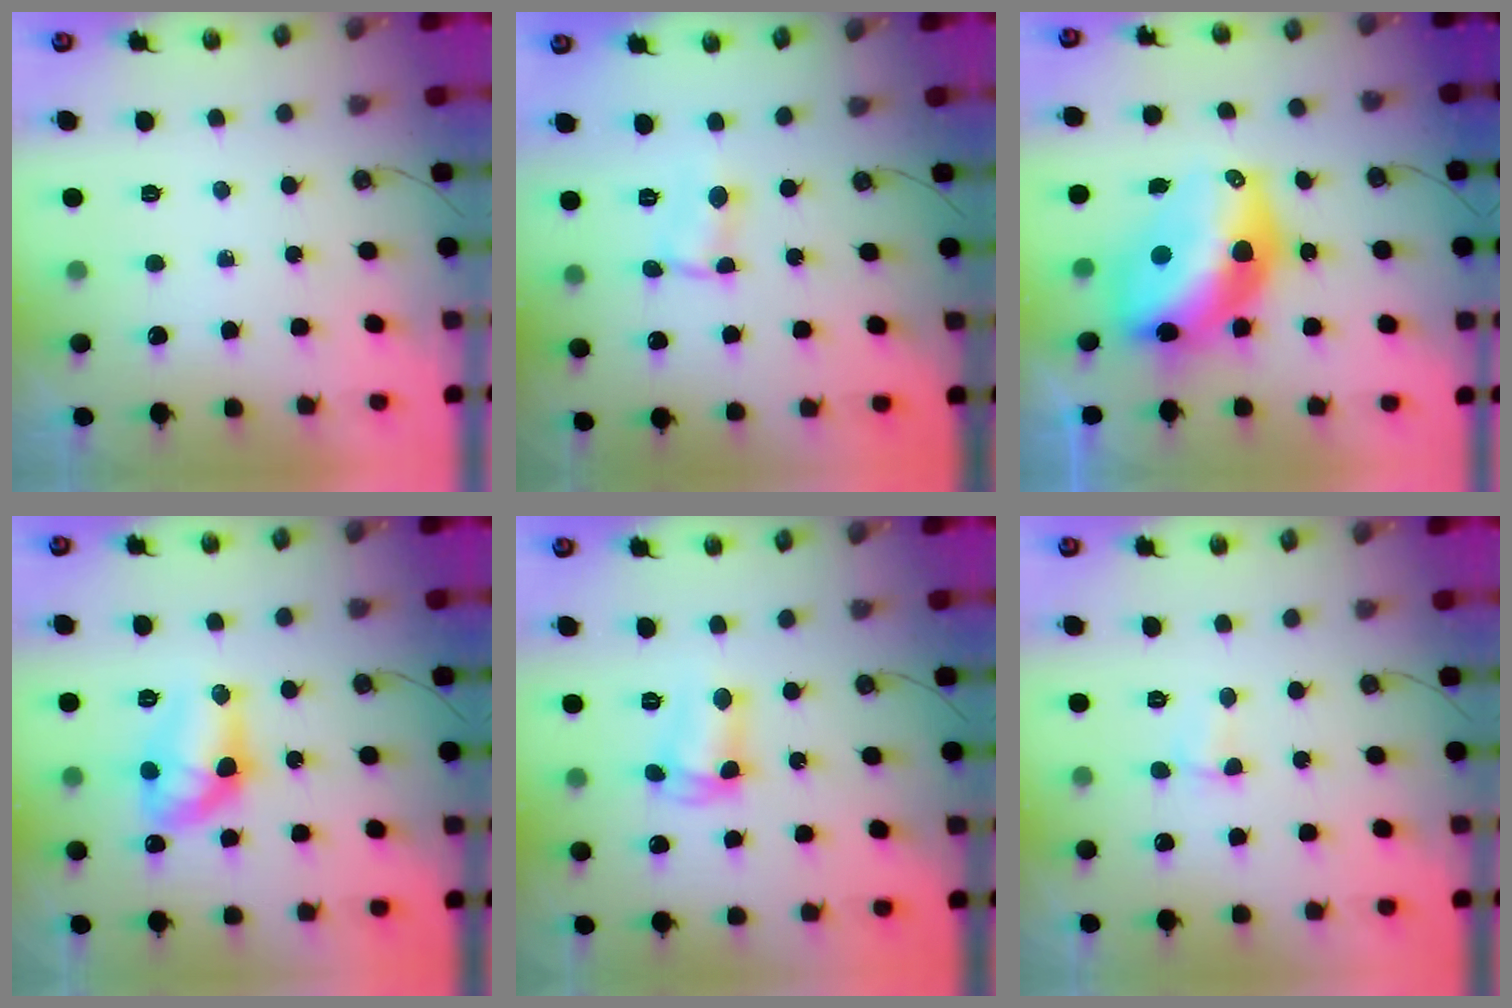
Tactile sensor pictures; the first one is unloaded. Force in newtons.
{"total": 0.7, "press": 0.7, "slide": 0.1}
{"total": 16.2, "press": 16.1, "slide": 1.5}
{"total": 12.2, "press": 12.2, "slide": 0.7}
{"total": 5.3, "press": 5.3, "slide": 0.1}
{"total": 4.3, "press": 2.6, "slide": 3.4}